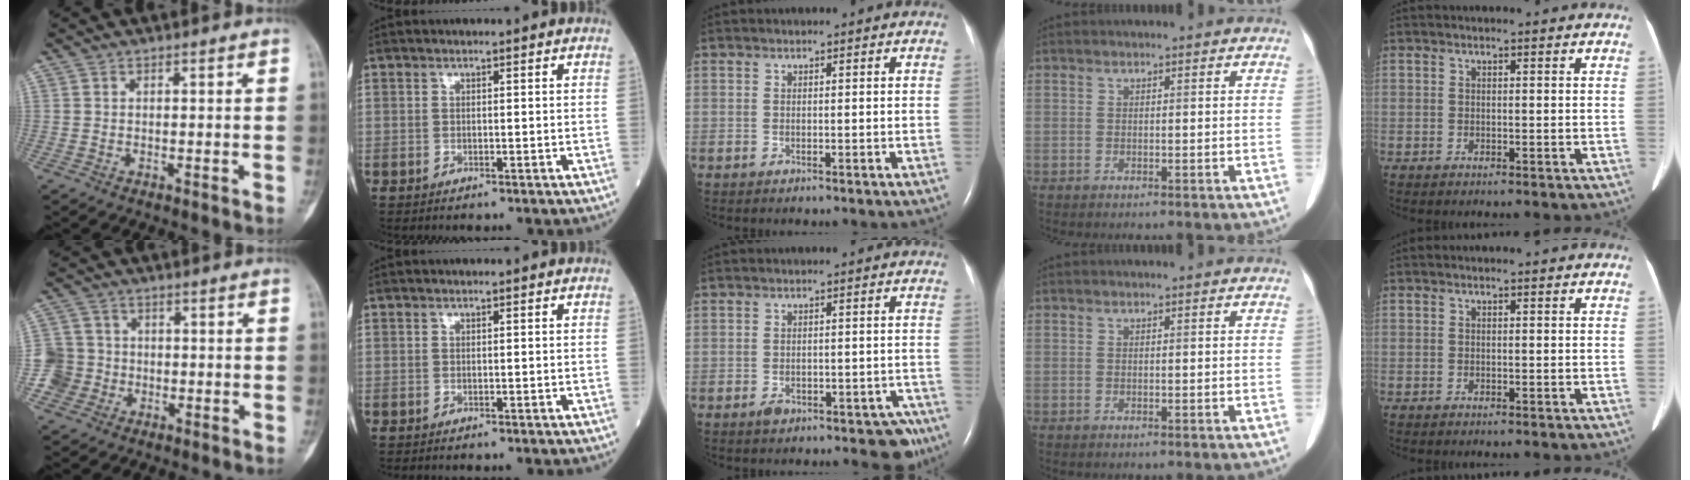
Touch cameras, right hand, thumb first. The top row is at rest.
{"thumb": {"total": 6.0, "force": [-1.7, 5.8, 0.5], "torque": [0.017, 0.018, -0.036]}, "middle": {"total": 5.8, "force": [-3.8, 2.9, 3.2], "torque": [-0.021, 0.015, -0.045]}}